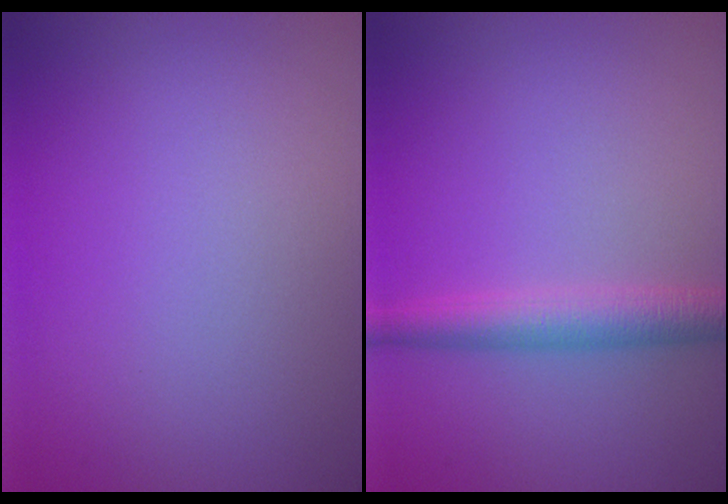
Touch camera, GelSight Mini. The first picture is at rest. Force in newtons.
{"total": 3.3, "press": 3.3, "slide": 0.1}